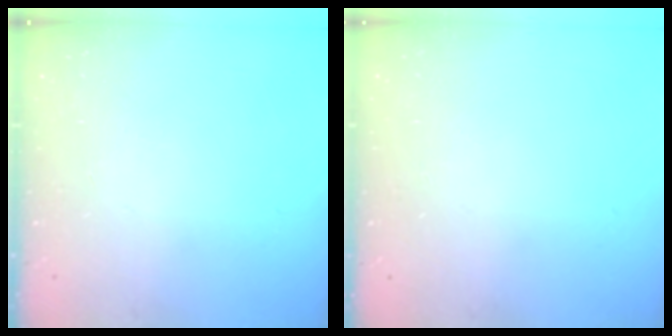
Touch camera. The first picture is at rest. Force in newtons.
{"total": 0.0}